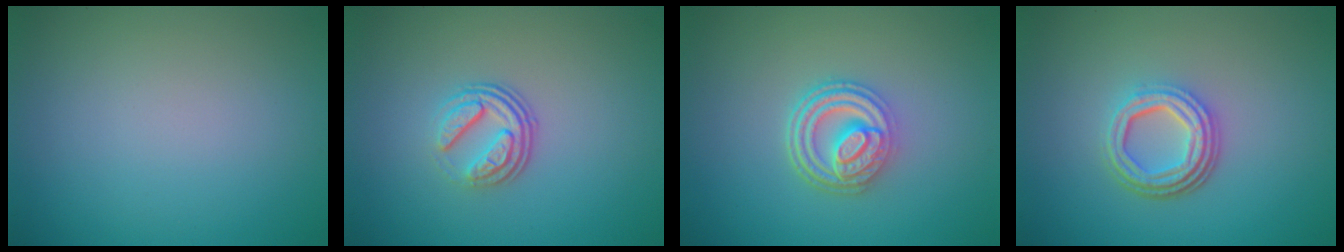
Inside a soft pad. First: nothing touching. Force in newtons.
{"total": 3.6, "press": 2.5, "slide": 2.7}
{"total": 4.7, "press": 3.6, "slide": 3.0}
{"total": 4.5, "press": 3.3, "slide": 3.1}